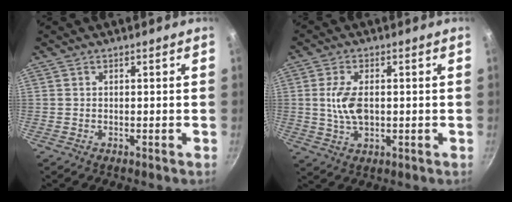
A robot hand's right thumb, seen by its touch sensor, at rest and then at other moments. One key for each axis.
{"total": 6.9, "fx": 0.3, "fy": 3.7, "fz": 5.8, "tx": -0.111, "ty": 0.000, "tz": 0.007}